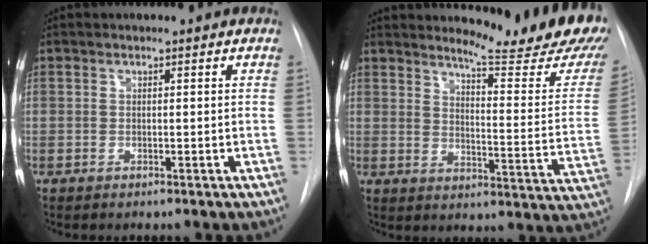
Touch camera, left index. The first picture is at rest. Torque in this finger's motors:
{"motor_torque": [0.83, -1.31, 0.12, 0.08]}